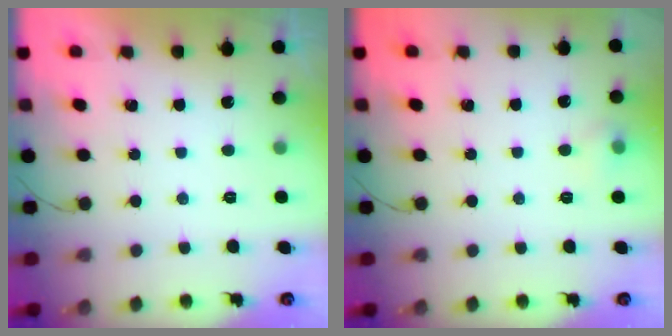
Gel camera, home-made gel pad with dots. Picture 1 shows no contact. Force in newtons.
{"total": 4.8, "press": 4.6, "slide": 1.3}